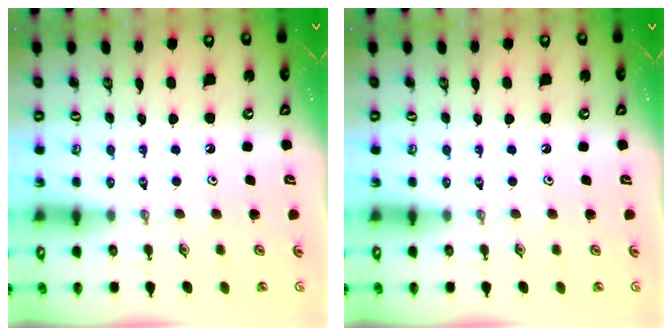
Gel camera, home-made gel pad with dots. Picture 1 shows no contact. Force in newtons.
{"total": 0.0}